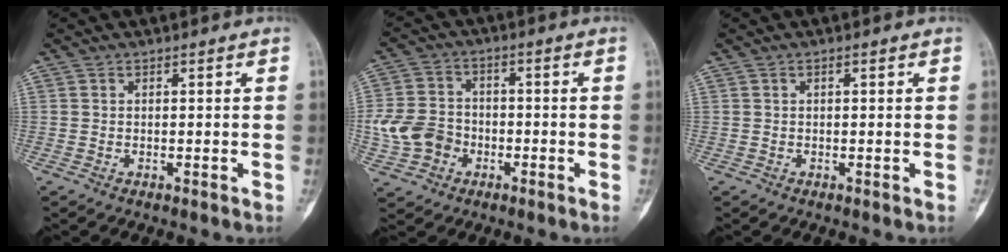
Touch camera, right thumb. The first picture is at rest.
{"total": 9.5, "force": [-2.6, 7.9, 4.5], "torque": [-0.064, 0.021, -0.050]}
{"total": 0.5, "force": [0.2, 0.2, 0.4], "torque": [-0.003, 0.002, 0.002]}